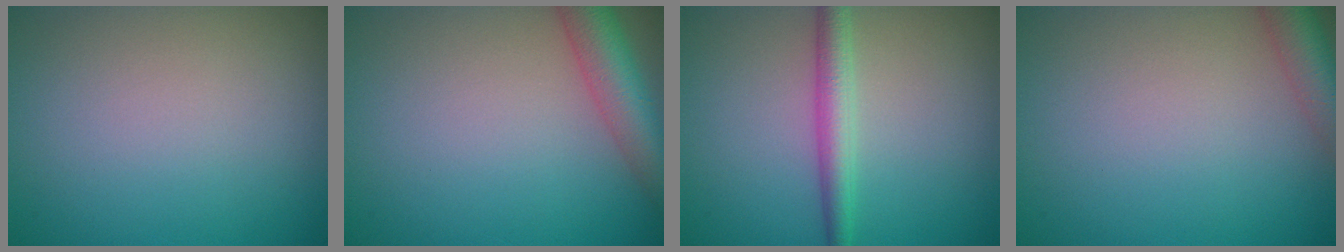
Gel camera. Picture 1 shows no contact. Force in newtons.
{"total": 5.0, "press": 5.0, "slide": 0.2}
{"total": 2.9, "press": 2.9, "slide": 0.1}
{"total": 4.0, "press": 4.0, "slide": 0.3}